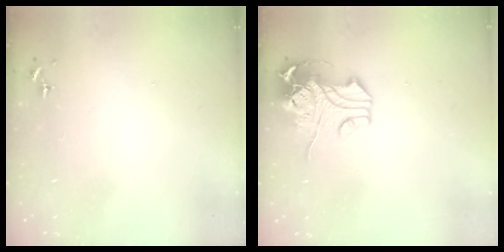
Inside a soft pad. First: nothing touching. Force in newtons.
{"total": 12.8, "press": 12.6, "slide": 2.3}